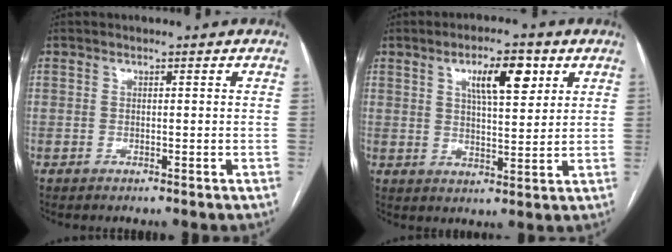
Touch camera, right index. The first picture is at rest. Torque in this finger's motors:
{"motor_torque": [0.25, 0.23, 0.39, 0.11]}